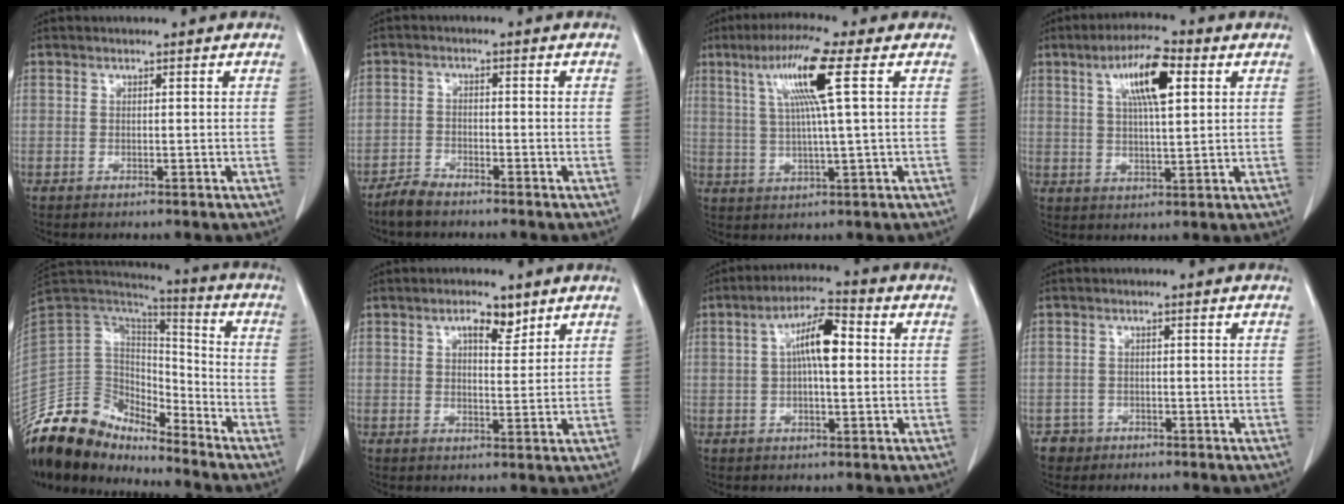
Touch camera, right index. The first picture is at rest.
{"total": 3.1, "force": [-2.9, 0.6, 1.0], "torque": [-0.020, -0.005, -0.057]}
{"total": 9.7, "force": [3.4, -1.0, 9.0], "torque": [-0.170, 0.015, 0.065]}
{"total": 9.2, "force": [3.5, 1.9, 8.3], "torque": [-0.147, 0.013, 0.060]}
{"total": 16.0, "force": [-14.2, 6.2, 3.9], "torque": [-0.064, 0.062, -0.263]}
{"total": 3.9, "force": [2.4, 1.5, 2.7], "torque": [-0.043, 0.002, 0.038]}
{"total": 7.6, "force": [1.1, 1.9, 7.2], "torque": [-0.134, 0.022, 0.014]}
{"total": 3.4, "force": [-2.3, 2.5, -0.7], "torque": [0.014, 0.010, -0.042]}